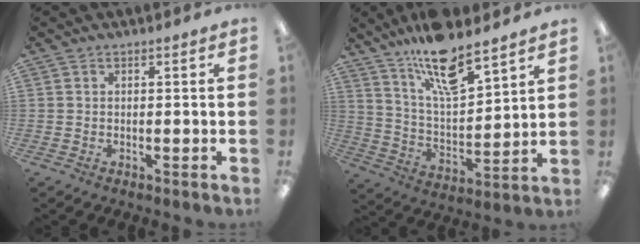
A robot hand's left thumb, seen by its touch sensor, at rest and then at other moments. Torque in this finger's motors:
{"motor_torque": [2.09, 1.19, 1.42, -1.38, 0.11]}